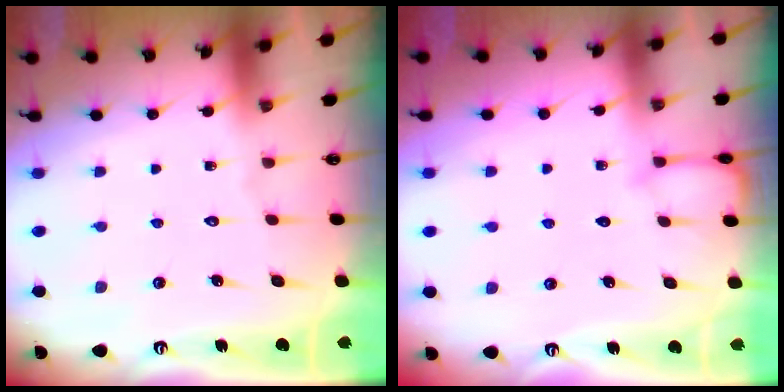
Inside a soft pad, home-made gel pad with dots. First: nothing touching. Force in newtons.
{"total": 3.6, "press": 3.6, "slide": 0.4}